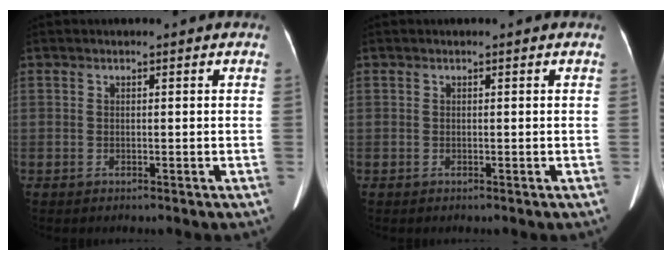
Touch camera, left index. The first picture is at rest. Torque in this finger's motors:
{"motor_torque": [0.18, 0.03, 0.07, 0.00]}